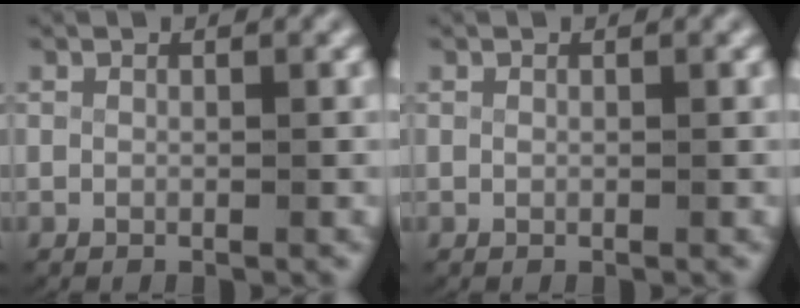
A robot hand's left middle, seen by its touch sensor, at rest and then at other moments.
{"total": 0.0}